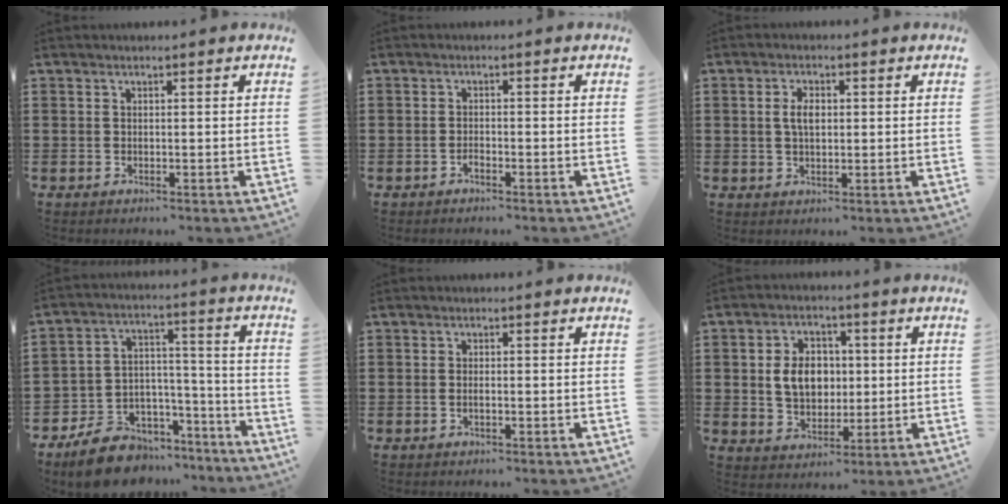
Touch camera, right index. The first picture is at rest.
{"total": 0.9, "force": [-0.7, 0.3, 0.6], "torque": [-0.014, -0.004, -0.012]}
{"total": 3.1, "force": [0.4, 1.4, 2.8], "torque": [-0.057, 0.007, 0.005]}
{"total": 9.8, "force": [-8.3, 4.6, 2.2], "torque": [-0.046, 0.041, -0.153]}
{"total": 0.8, "force": [-0.3, 0.2, 0.7], "torque": [-0.014, -0.004, -0.004]}
{"total": 6.9, "force": [0.4, 5.2, 4.5], "torque": [-0.092, 0.008, 0.000]}